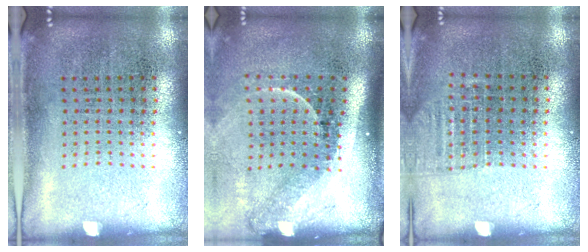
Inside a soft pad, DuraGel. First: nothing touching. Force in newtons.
{"total": 2.2, "press": 1.4, "slide": 1.6}
{"total": 0.9, "press": 0.8, "slide": 0.3}